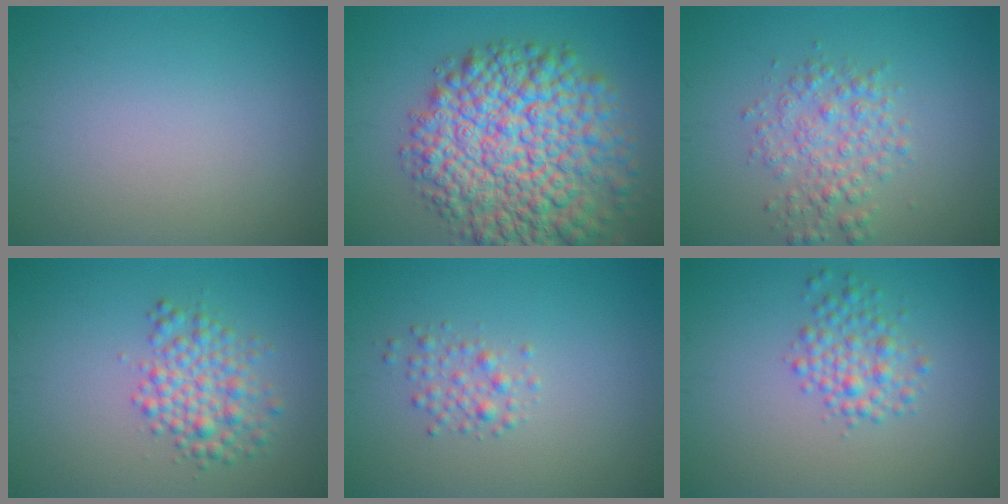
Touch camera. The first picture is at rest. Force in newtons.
{"total": 12.8, "press": 12.8, "slide": 0.4}
{"total": 3.2, "press": 3.2, "slide": 0.1}
{"total": 3.7, "press": 3.7, "slide": 0.1}
{"total": 1.6, "press": 1.6, "slide": 0.1}
{"total": 2.7, "press": 2.7, "slide": 0.1}